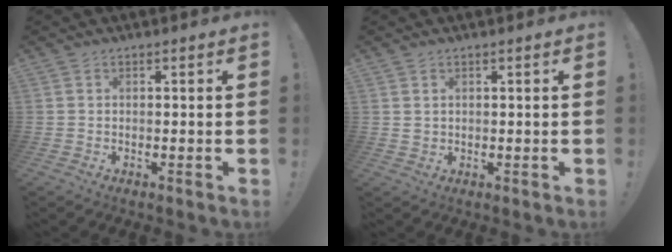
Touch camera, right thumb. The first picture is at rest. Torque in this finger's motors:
{"motor_torque": [0.02, 0.06, 0.14, 0.13, 0.06]}